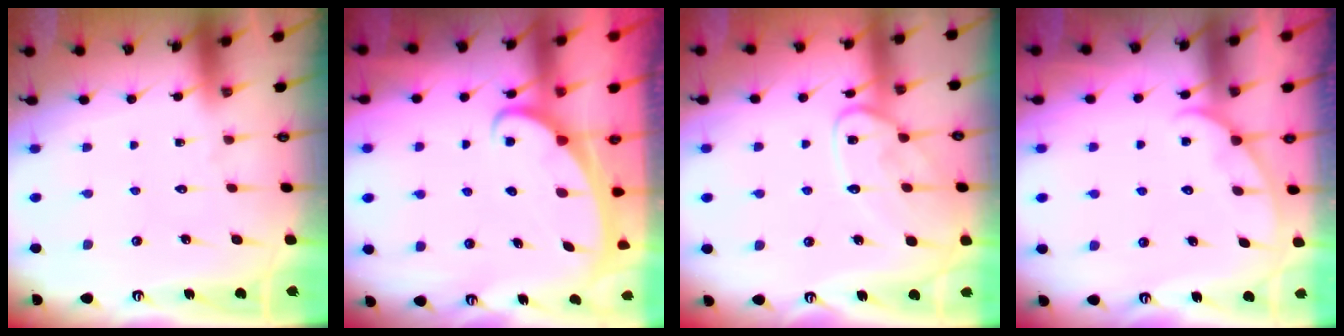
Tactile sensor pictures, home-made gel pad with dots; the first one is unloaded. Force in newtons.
{"total": 2.1, "press": 2.1, "slide": 0.2}
{"total": 12.7, "press": 12.7, "slide": 1.0}
{"total": 3.6, "press": 3.6, "slide": 0.3}